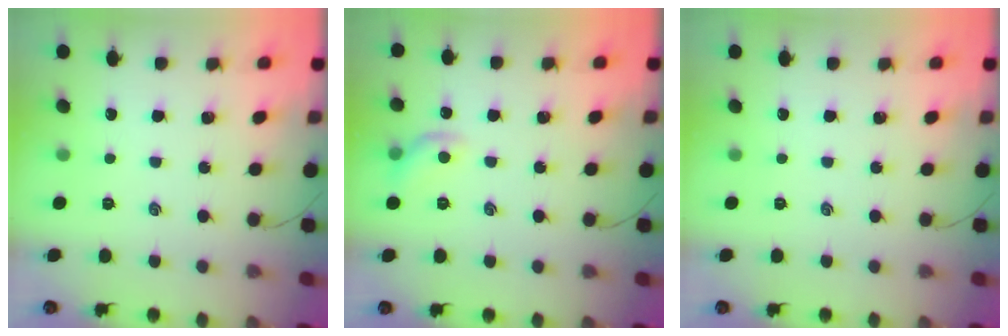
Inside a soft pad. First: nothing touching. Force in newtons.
{"total": 8.3, "press": 8.3, "slide": 0.7}
{"total": 0.0}